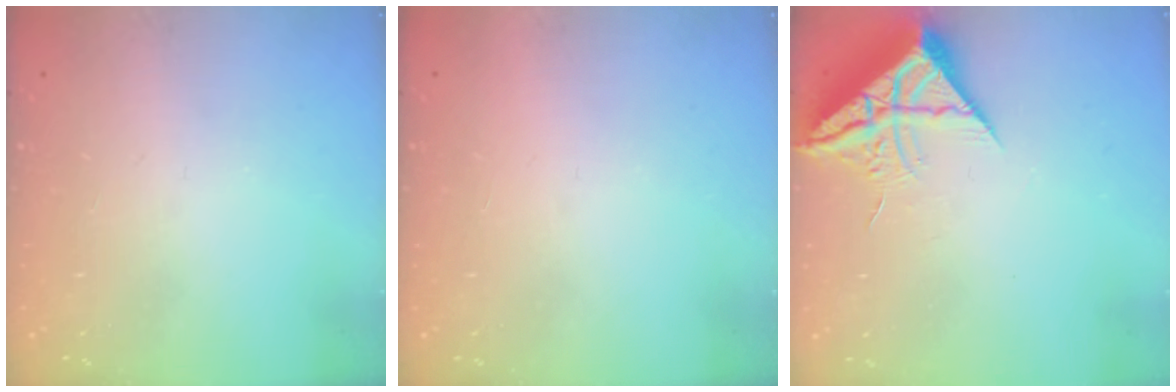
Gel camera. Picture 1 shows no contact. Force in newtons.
{"total": 1.6, "press": 1.6, "slide": 0.1}
{"total": 9.7, "press": 9.6, "slide": 0.8}